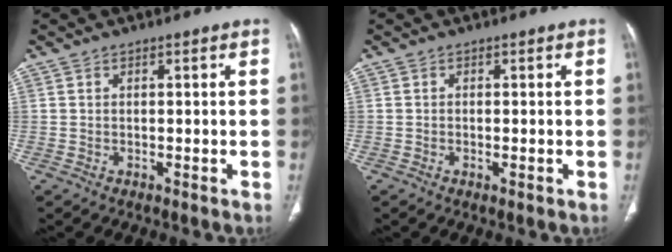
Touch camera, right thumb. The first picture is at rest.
{"total": 1.0, "force": [-0.4, 0.3, 0.9], "torque": [-0.016, -0.002, -0.004]}